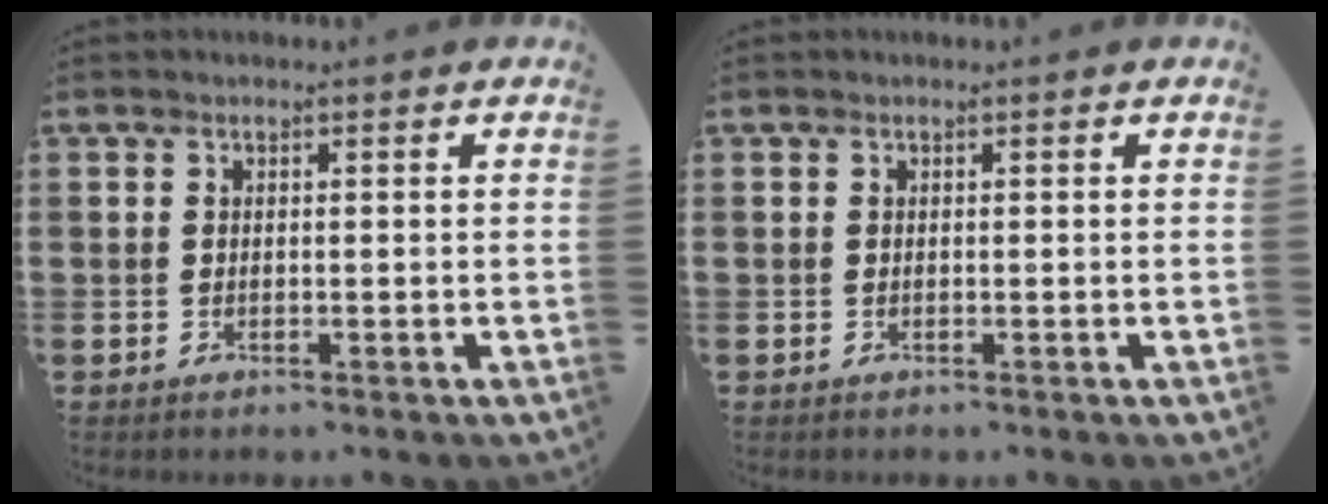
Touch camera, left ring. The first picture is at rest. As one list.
[{"total": 0.0}]